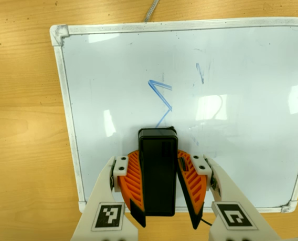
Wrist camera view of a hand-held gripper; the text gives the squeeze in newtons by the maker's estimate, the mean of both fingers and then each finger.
{"total": 9.8, "left": 8.7, "right": 10.8}